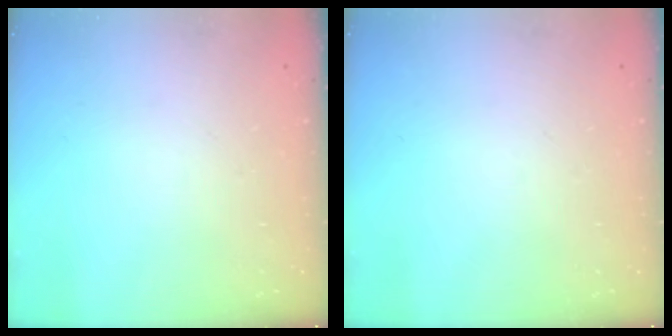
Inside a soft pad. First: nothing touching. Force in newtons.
{"total": 0.0}